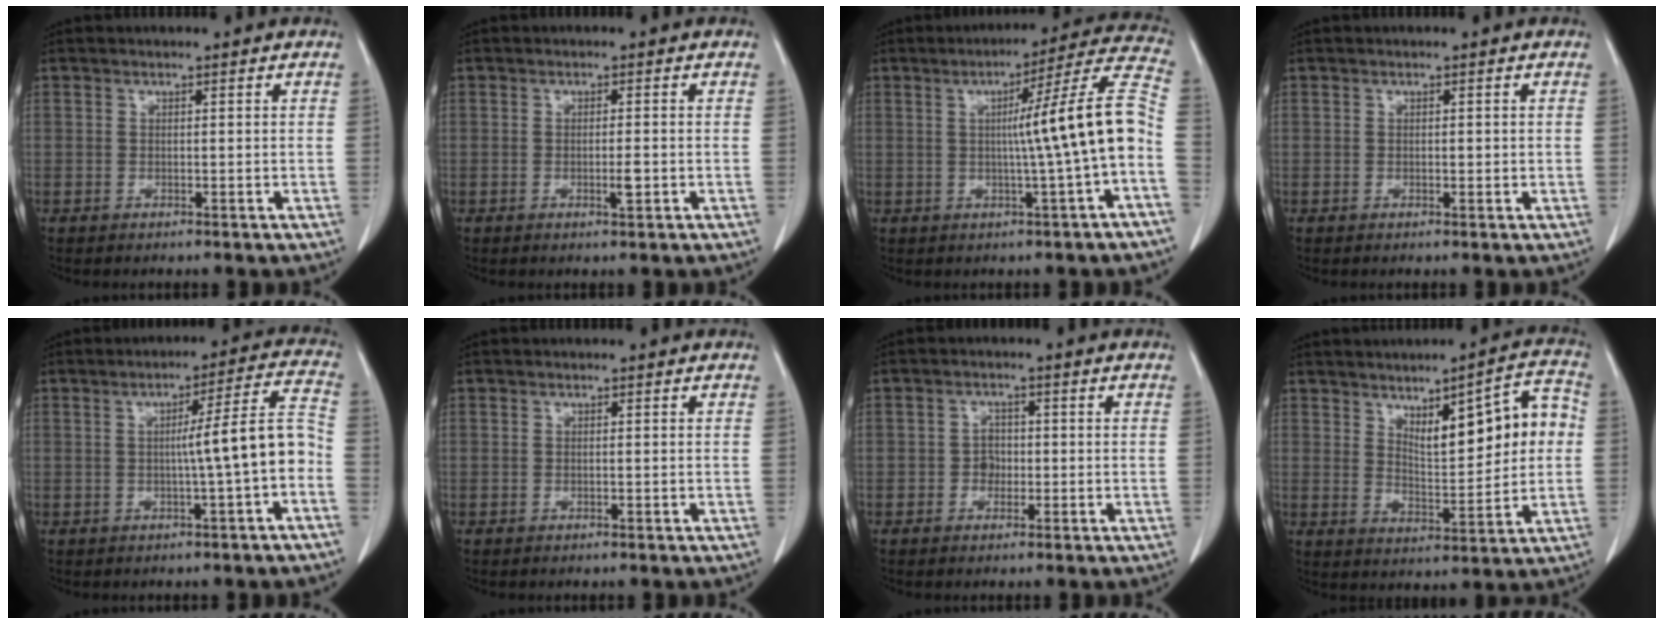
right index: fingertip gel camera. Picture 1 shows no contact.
{"total": 1.9, "force": [-0.5, 0.2, 1.8], "torque": [-0.033, -0.003, -0.008]}
{"total": 13.2, "force": [-1.1, -1.8, 13.0], "torque": [-0.173, 0.020, -0.019]}
{"total": 0.8, "force": [0.0, 0.3, 0.7], "torque": [-0.012, -0.001, 0.001]}
{"total": 8.7, "force": [-1.8, -0.7, 8.4], "torque": [-0.117, 0.021, -0.025]}
{"total": 0.0}
{"total": 2.2, "force": [-0.6, 1.8, 1.2], "torque": [-0.013, 0.007, -0.009]}
{"total": 11.6, "force": [2.6, 3.2, 10.8], "torque": [-0.149, 0.021, 0.046]}